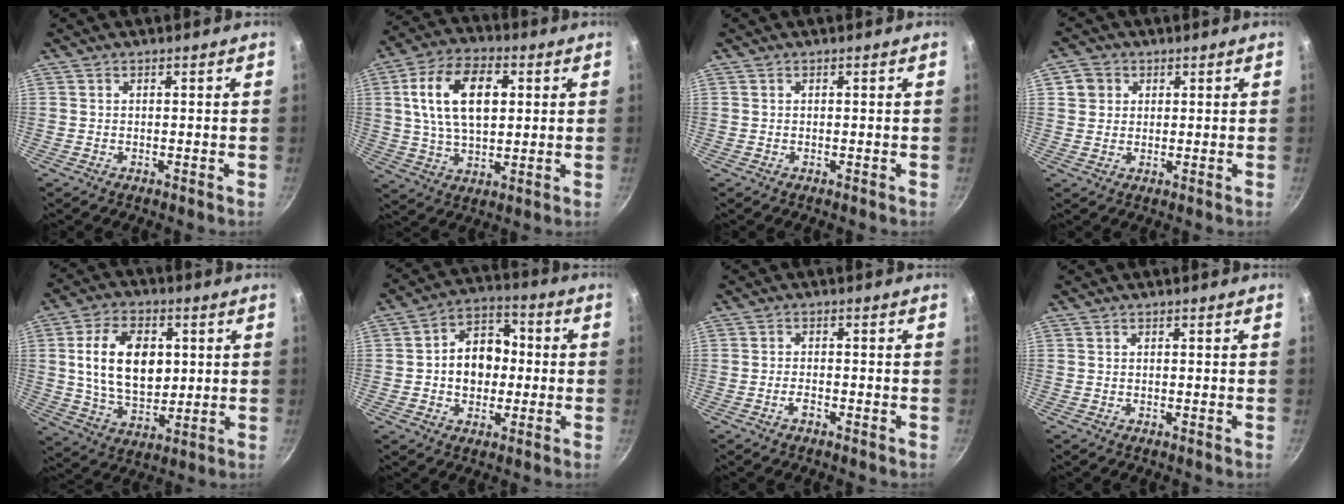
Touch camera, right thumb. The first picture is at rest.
{"total": 15.4, "force": [3.3, 9.1, 12.0], "torque": [-0.197, 0.006, 0.054]}
{"total": 0.0}
{"total": 4.1, "force": [1.3, 3.7, 1.1], "torque": [0.002, 0.006, 0.018]}
{"total": 15.3, "force": [2.5, 9.8, 11.4], "torque": [-0.176, -0.006, 0.046]}
{"total": 11.5, "force": [-0.2, 8.9, 7.2], "torque": [-0.068, 0.024, -0.015]}
{"total": 1.8, "force": [-1.1, 0.7, 1.2], "torque": [-0.025, 0.013, -0.024]}
{"total": 0.0}